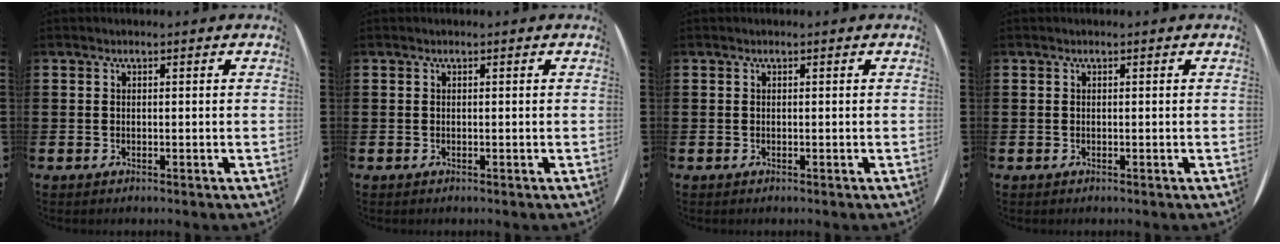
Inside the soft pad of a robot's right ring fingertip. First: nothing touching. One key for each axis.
{"total": 0.0}
{"total": 0.0}
{"total": 0.0}